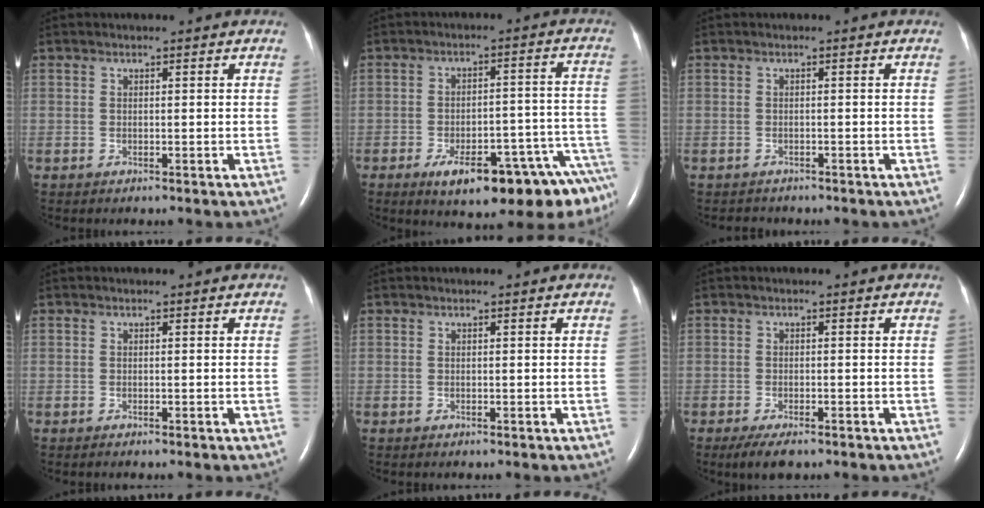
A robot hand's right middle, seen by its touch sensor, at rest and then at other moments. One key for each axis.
{"total": 17.1, "fx": -12.3, "fy": 3.0, "fz": 11.5, "tx": -0.075, "ty": 0.036, "tz": -0.165}
{"total": 1.3, "fx": -1.1, "fy": 0.6, "fz": -0.2, "tx": 0.000, "ty": -0.002, "tz": -0.015}
{"total": 0.0}
{"total": 0.0}
{"total": 3.9, "fx": -2.6, "fy": 1.1, "fz": 2.6, "tx": -0.049, "ty": -0.007, "tz": -0.041}